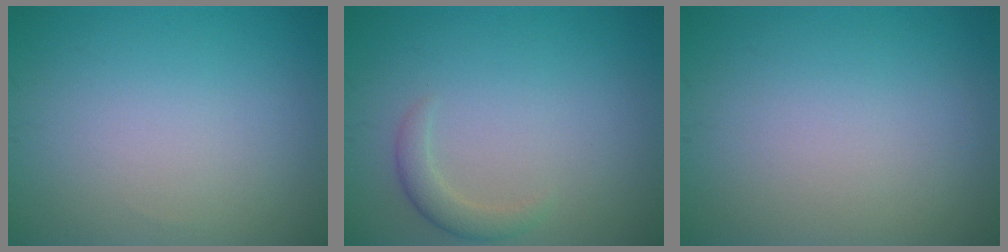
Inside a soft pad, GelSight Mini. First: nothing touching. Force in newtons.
{"total": 1.8, "press": 1.8, "slide": 0.0}
{"total": 0.0}